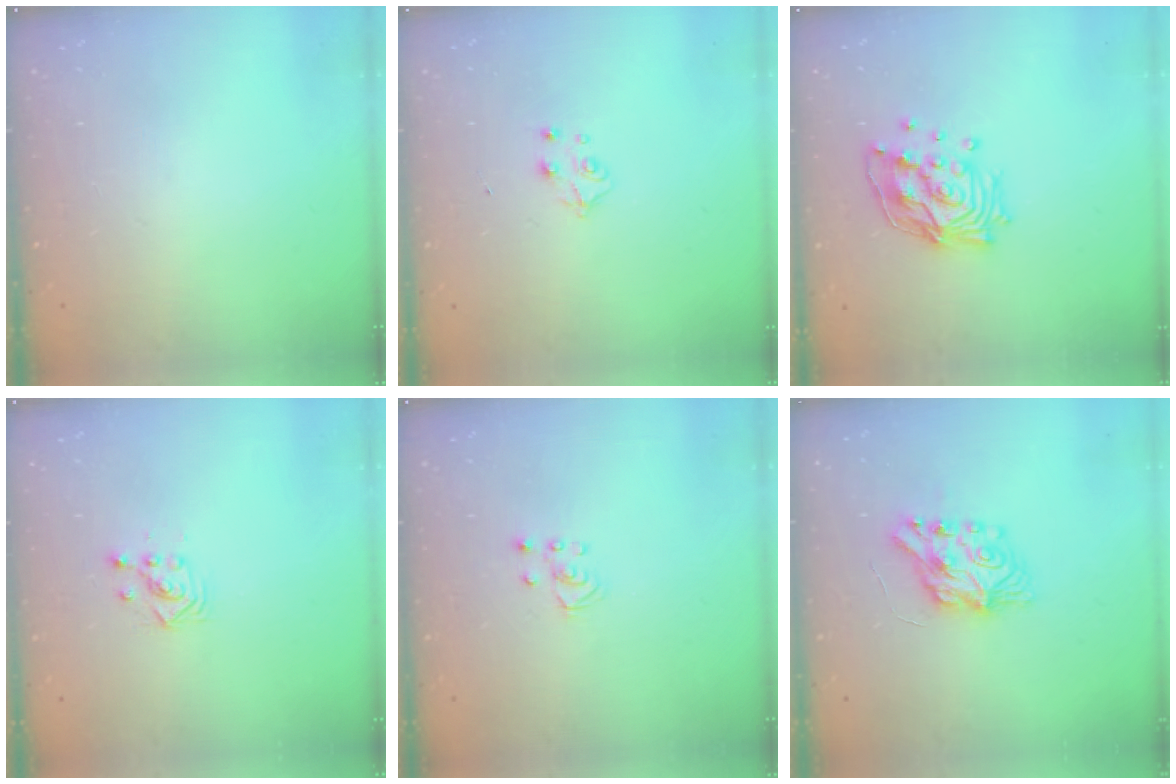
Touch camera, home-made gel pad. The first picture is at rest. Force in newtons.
{"total": 4.4, "press": 4.4, "slide": 0.7}
{"total": 15.0, "press": 14.9, "slide": 2.0}
{"total": 3.0, "press": 3.0, "slide": 0.1}
{"total": 2.5, "press": 2.5, "slide": 0.2}
{"total": 8.3, "press": 8.2, "slide": 0.4}